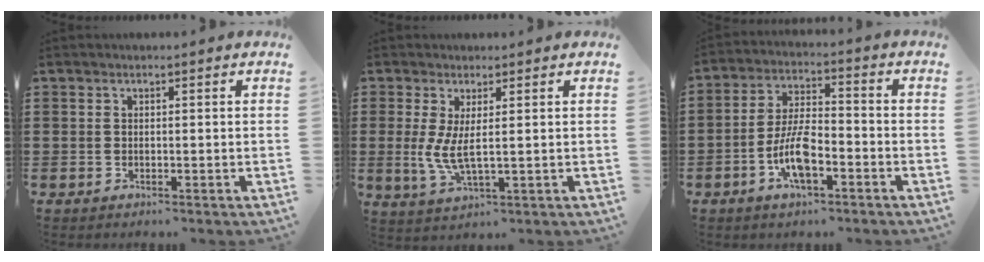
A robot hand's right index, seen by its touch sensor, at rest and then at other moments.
{"total": 4.2, "force": [0.7, 0.9, 4.0], "torque": [-0.096, -0.010, 0.009]}
{"total": 8.1, "force": [-3.3, 3.0, 6.8], "torque": [-0.151, -0.002, -0.067]}